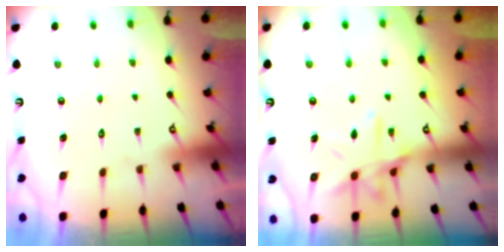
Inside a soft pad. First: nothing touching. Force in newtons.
{"total": 11.8, "press": 11.7, "slide": 0.9}